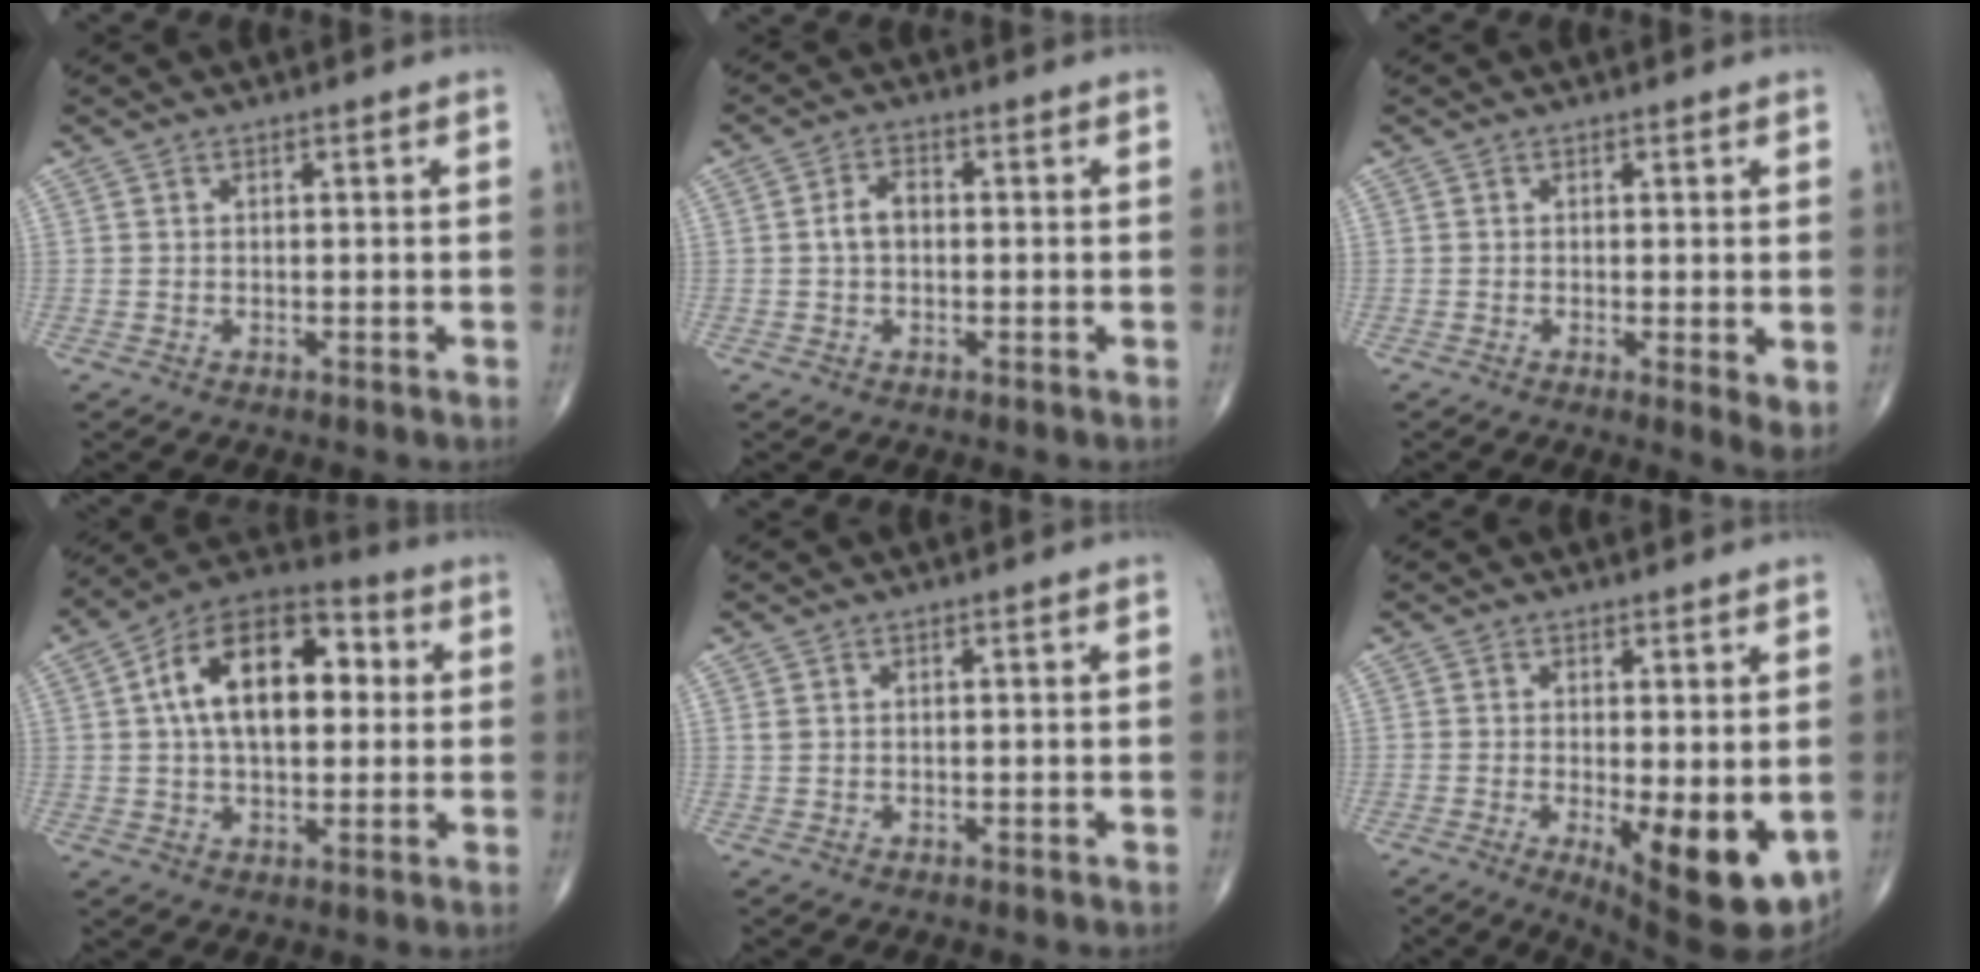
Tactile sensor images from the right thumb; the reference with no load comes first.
{"total": 3.5, "force": [-0.1, 2.3, 2.7], "torque": [-0.047, 0.015, -0.006]}
{"total": 3.5, "force": [-0.2, 0.9, 3.4], "torque": [-0.055, -0.014, -0.007]}
{"total": 18.0, "force": [3.2, 10.2, 14.5], "torque": [-0.217, 0.028, 0.044]}
{"total": 0.7, "force": [0.3, 0.5, 0.4], "torque": [-0.007, 0.005, 0.008]}
{"total": 12.0, "force": [-2.5, 4.1, 11.0], "torque": [-0.143, -0.026, -0.023]}